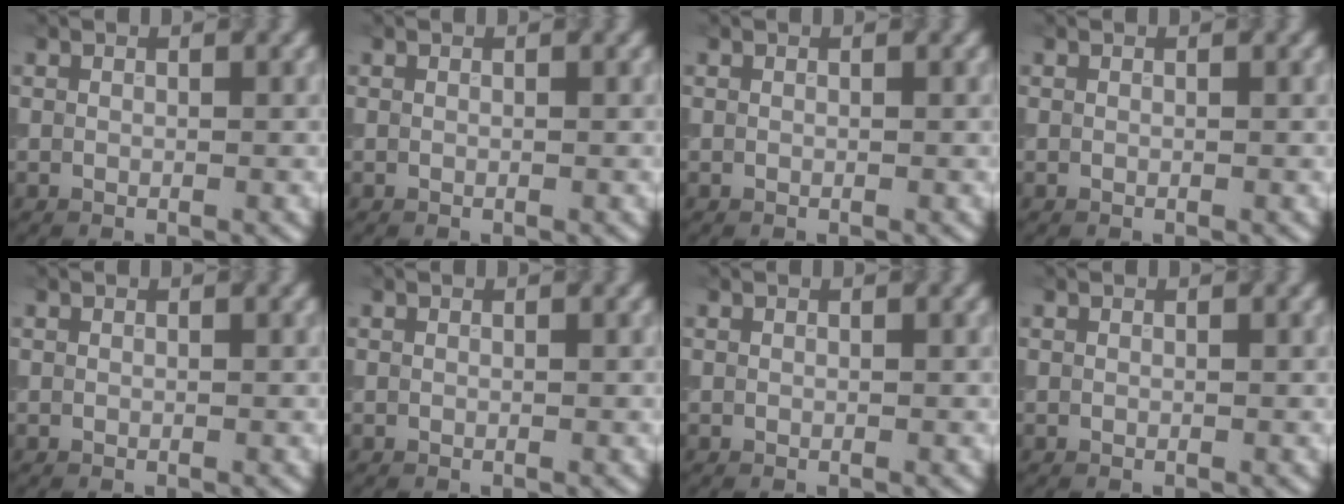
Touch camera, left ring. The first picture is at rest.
{"total": 0.0}
{"total": 0.0}
{"total": 0.0}
{"total": 0.0}
{"total": 0.0}
{"total": 0.0}
{"total": 0.0}